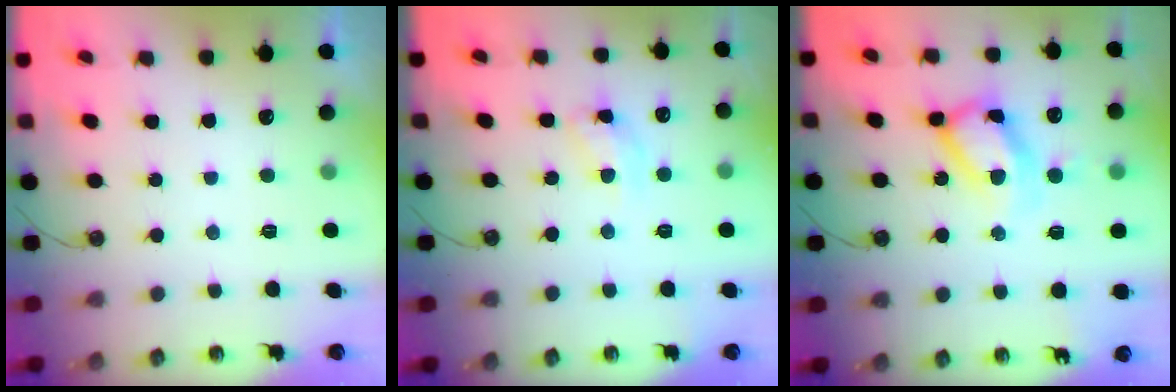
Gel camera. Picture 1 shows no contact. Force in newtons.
{"total": 9.5, "press": 9.5, "slide": 0.6}
{"total": 12.8, "press": 12.8, "slide": 1.5}